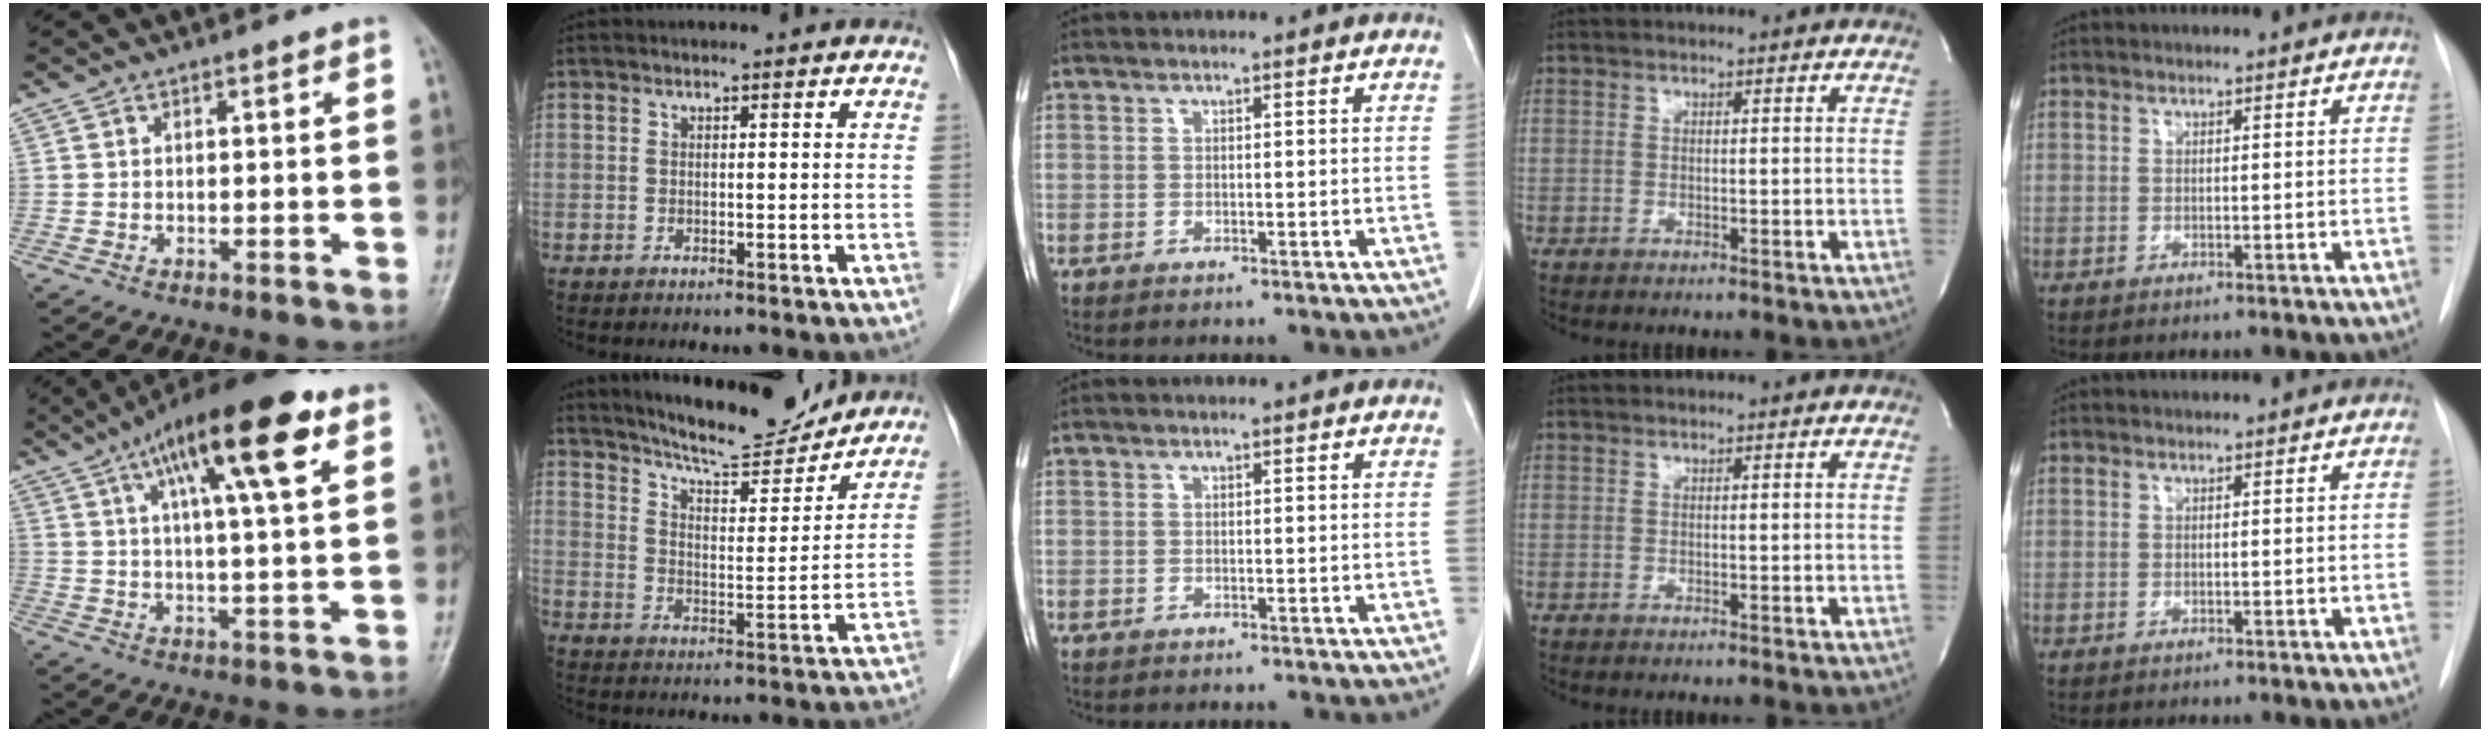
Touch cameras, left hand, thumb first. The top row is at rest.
{"thumb": {"total": 17.2, "force": [8.0, 4.0, 14.7], "torque": [-0.225, -0.006, 0.125]}, "index": {"total": 13.7, "force": [12.9, 1.7, 4.4], "torque": [-0.073, -0.007, 0.195]}}